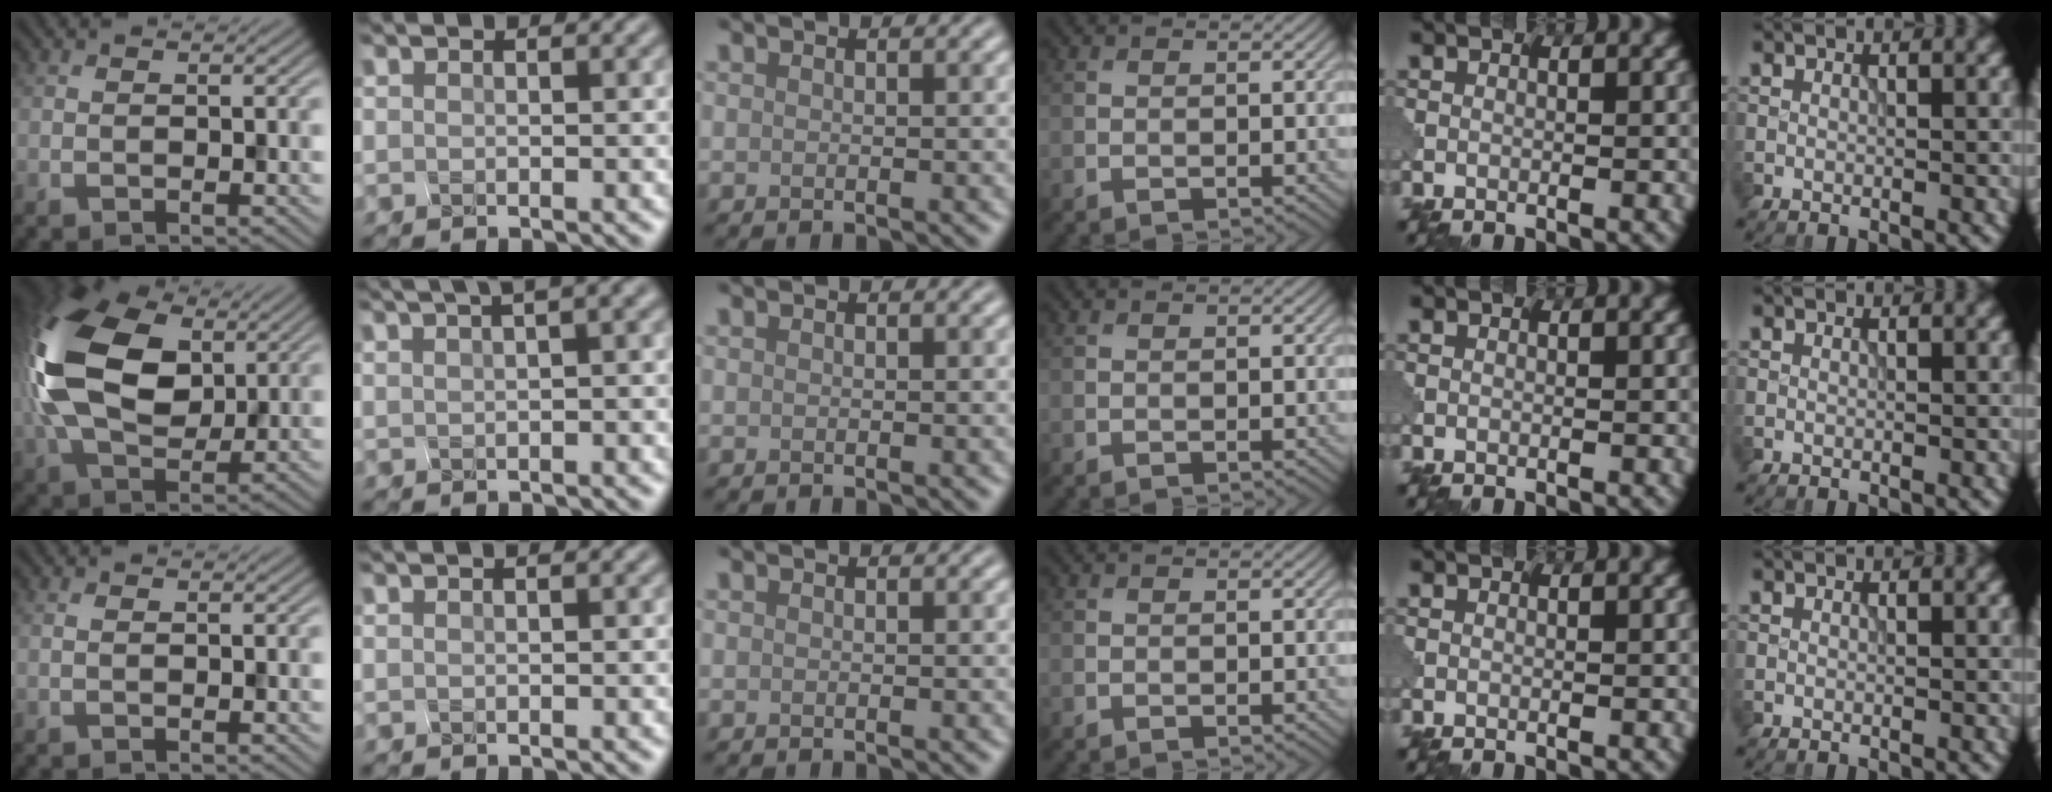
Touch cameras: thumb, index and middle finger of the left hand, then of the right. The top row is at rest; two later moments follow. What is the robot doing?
{"motion": "squeeze", "object": "clothespin"}